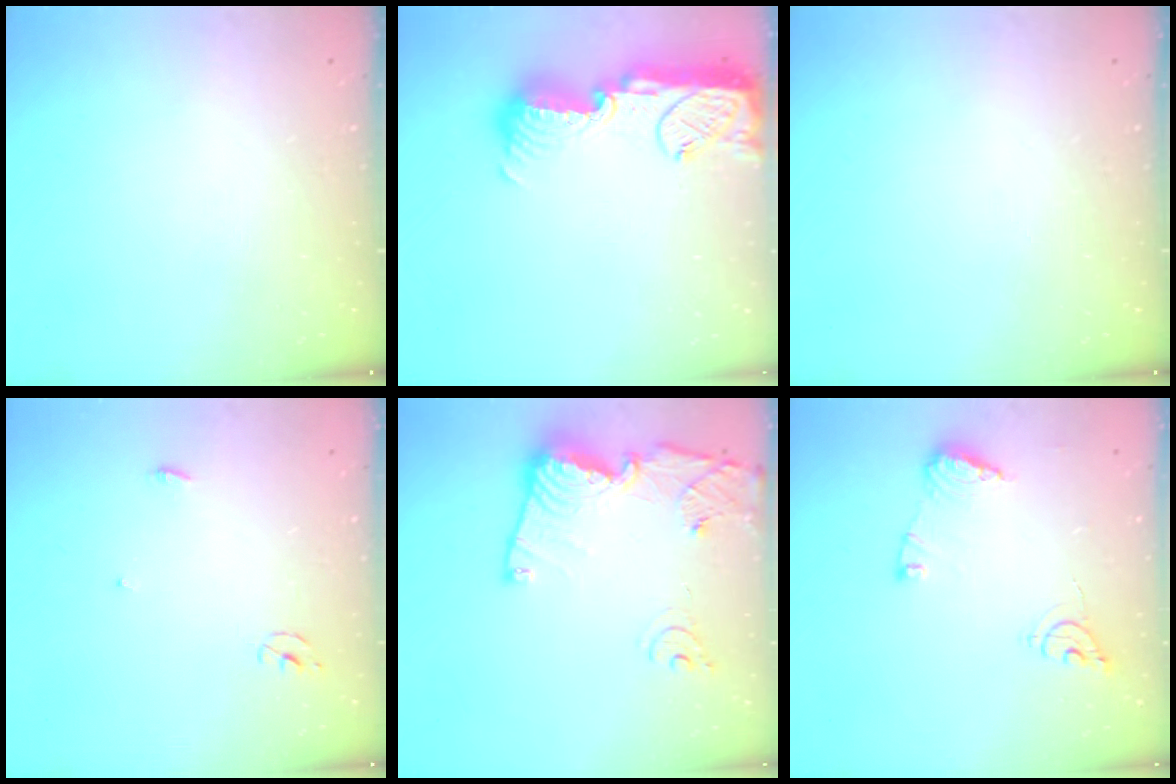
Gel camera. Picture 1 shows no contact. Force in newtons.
{"total": 14.9, "press": 14.9, "slide": 1.0}
{"total": 0.0}
{"total": 2.3, "press": 2.3, "slide": 0.2}
{"total": 16.7, "press": 16.6, "slide": 1.6}
{"total": 10.2, "press": 10.2, "slide": 0.6}